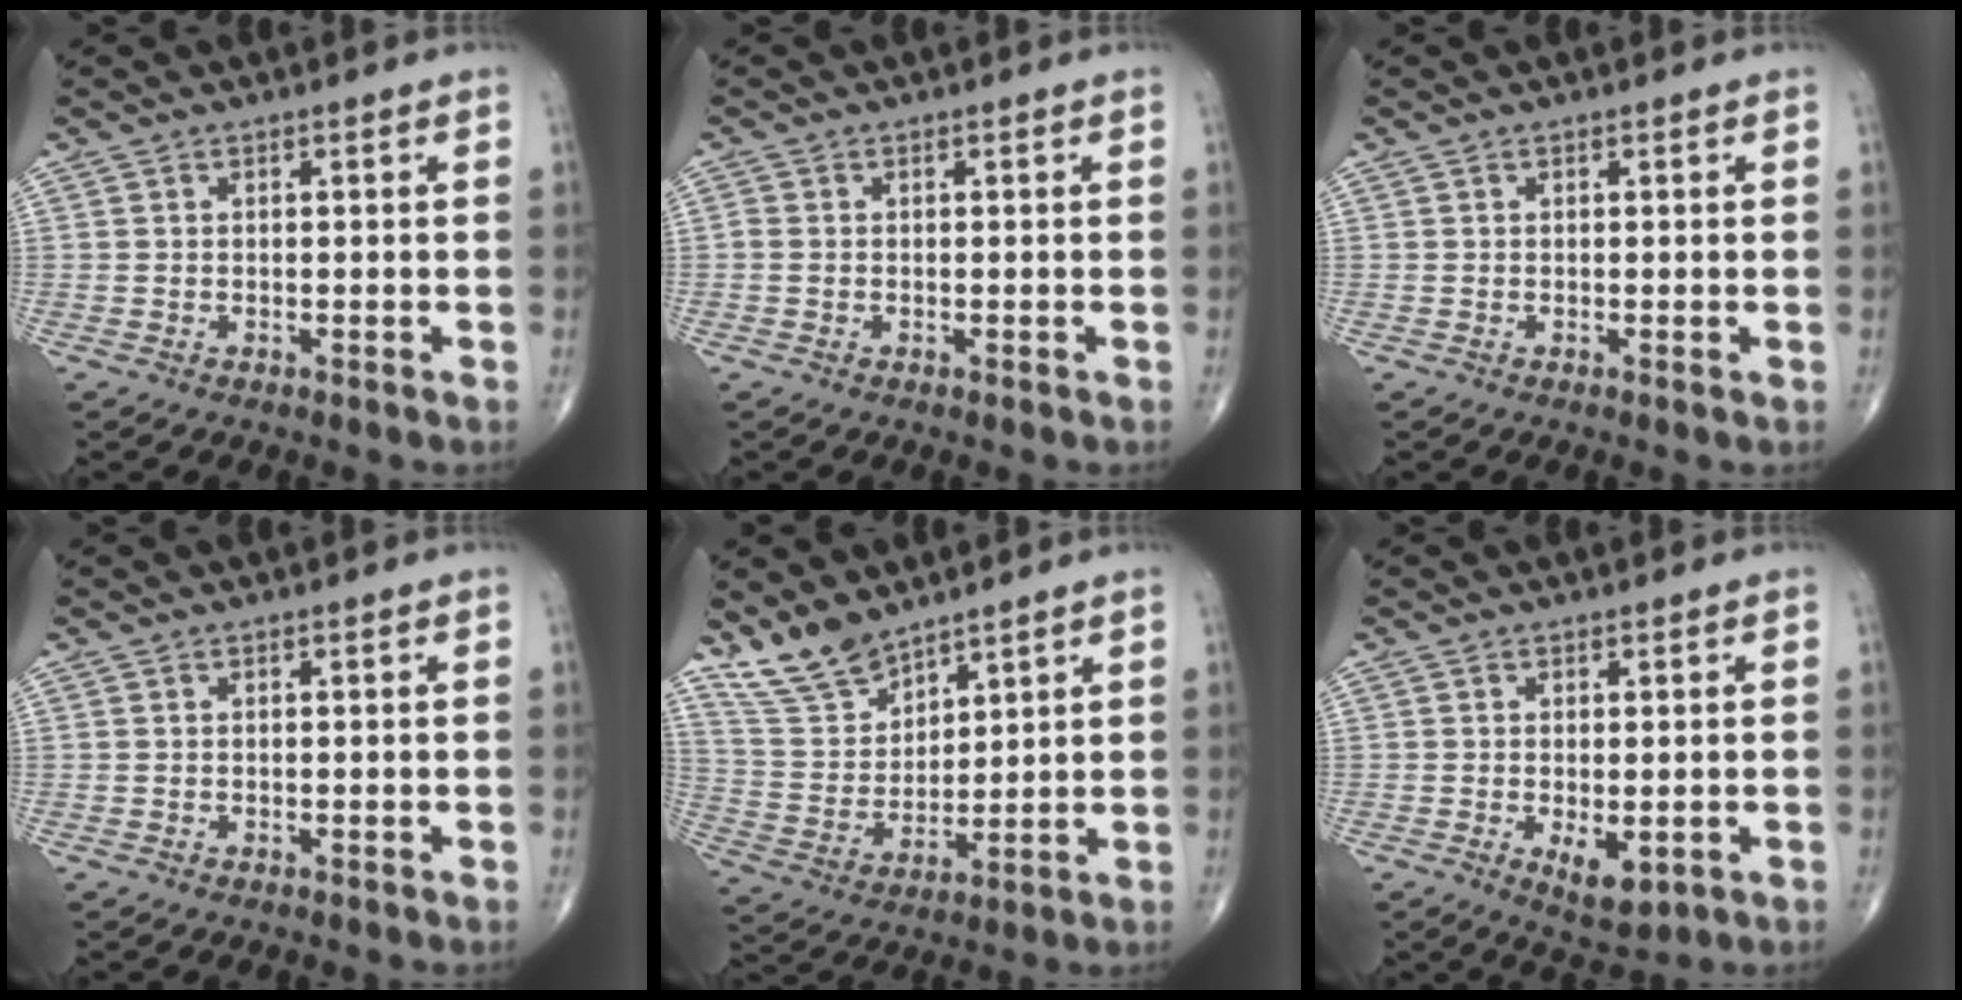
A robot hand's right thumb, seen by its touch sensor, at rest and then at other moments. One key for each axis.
{"total": 0.7, "fx": -0.1, "fy": 0.5, "fz": 0.5, "tx": -0.009, "ty": -0.001, "tz": -0.003}
{"total": 0.0}
{"total": 0.0}
{"total": 9.9, "fx": 8.3, "fy": 4.1, "fz": 3.6, "tx": -0.061, "ty": -0.043, "tz": 0.178}
{"total": 5.2, "fx": -1.1, "fy": 2.4, "fz": 4.4, "tx": -0.063, "ty": -0.013, "tz": -0.008}